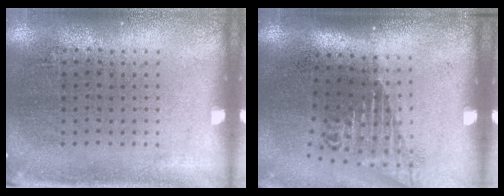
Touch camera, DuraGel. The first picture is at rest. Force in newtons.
{"total": 1.7, "press": 1.3, "slide": 1.2}